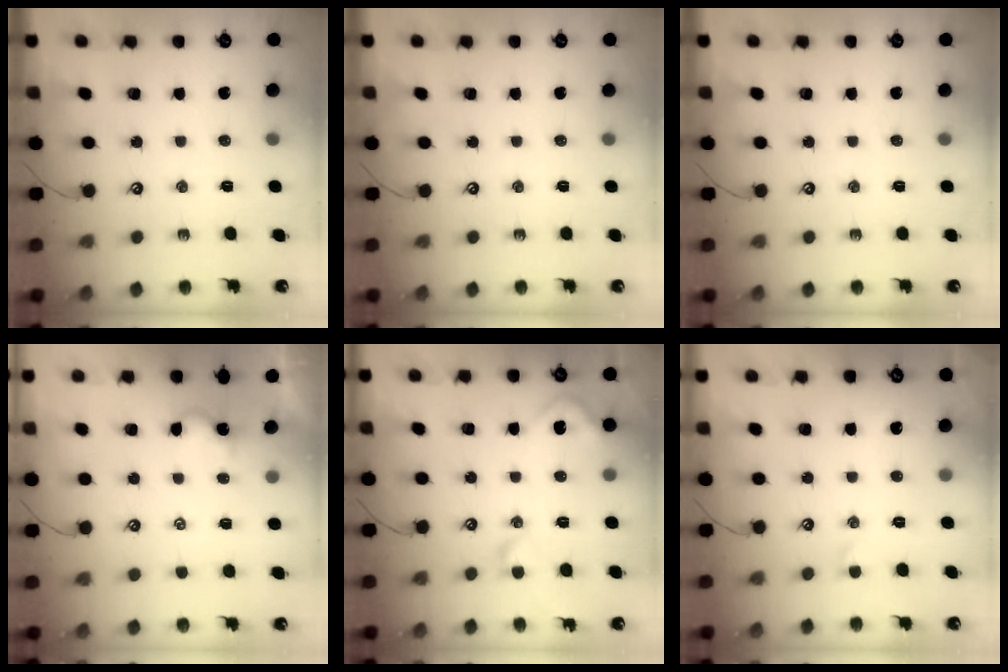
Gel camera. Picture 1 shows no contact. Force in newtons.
{"total": 0.0}
{"total": 0.0}
{"total": 1.9, "press": 1.9, "slide": 0.3}
{"total": 6.4, "press": 6.3, "slide": 0.9}
{"total": 0.5, "press": 0.2, "slide": 0.5}